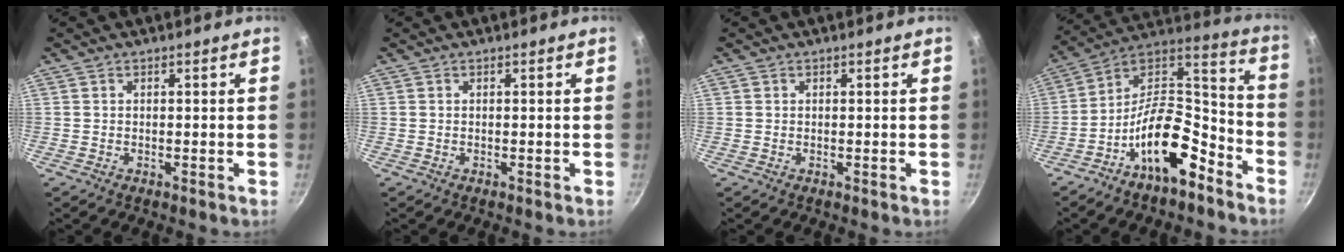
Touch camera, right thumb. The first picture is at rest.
{"total": 0.0}
{"total": 0.0}
{"total": 17.1, "force": [-9.6, 7.7, 11.9], "torque": [-0.172, 0.097, -0.176]}